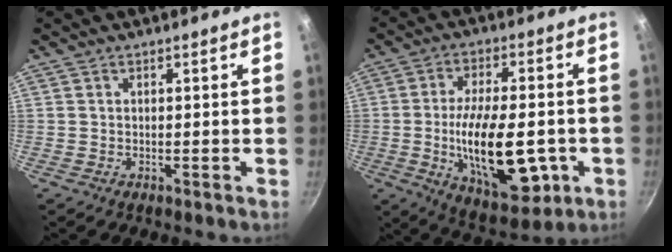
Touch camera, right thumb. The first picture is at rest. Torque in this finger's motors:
{"motor_torque": [2.52, 2.49, 1.90, -0.87, 0.57]}